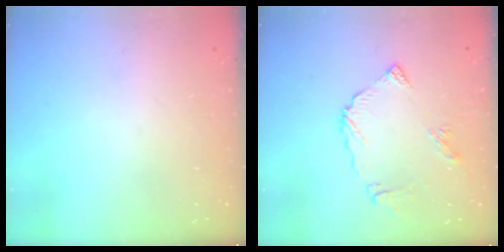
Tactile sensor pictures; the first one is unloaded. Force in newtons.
{"total": 9.9, "press": 9.9, "slide": 1.3}